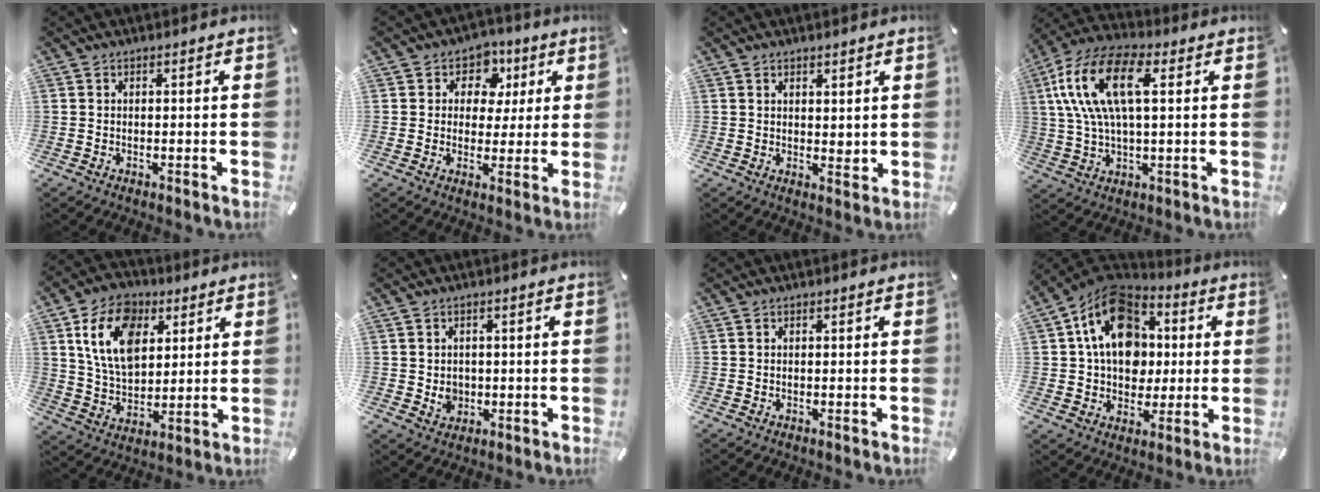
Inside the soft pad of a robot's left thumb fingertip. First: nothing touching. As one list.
[{"total": 7.9, "force": [2.2, 7.1, 2.9], "torque": [-0.036, -0.012, 0.033]}, {"total": 2.6, "force": [1.8, 1.7, 0.9], "torque": [0.005, -0.014, 0.029]}, {"total": 15.4, "force": [4.5, 7.2, 12.8], "torque": [-0.284, 0.003, 0.078]}, {"total": 14.6, "force": [6.0, 9.8, 9.0], "torque": [-0.187, -0.004, 0.108]}, {"total": 3.8, "force": [-0.2, 3.6, 1.4], "torque": [-0.002, -0.002, -0.006]}, {"total": 0.0}, {"total": 17.5, "force": [3.4, 13.7, 10.2], "torque": [-0.187, -0.012, 0.059]}]